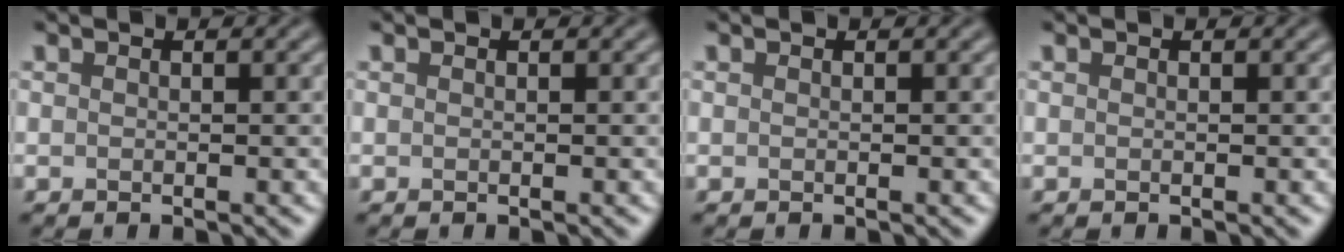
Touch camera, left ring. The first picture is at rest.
{"total": 0.0}
{"total": 0.0}
{"total": 0.0}